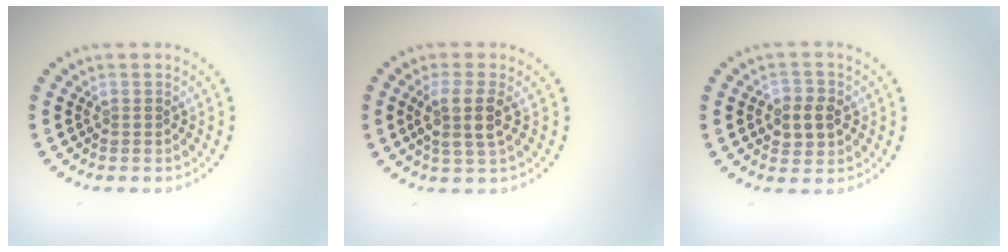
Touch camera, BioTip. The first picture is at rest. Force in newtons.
{"total": 3.0, "press": 2.6, "slide": 1.4}
{"total": 2.9, "press": 2.9, "slide": 0.4}